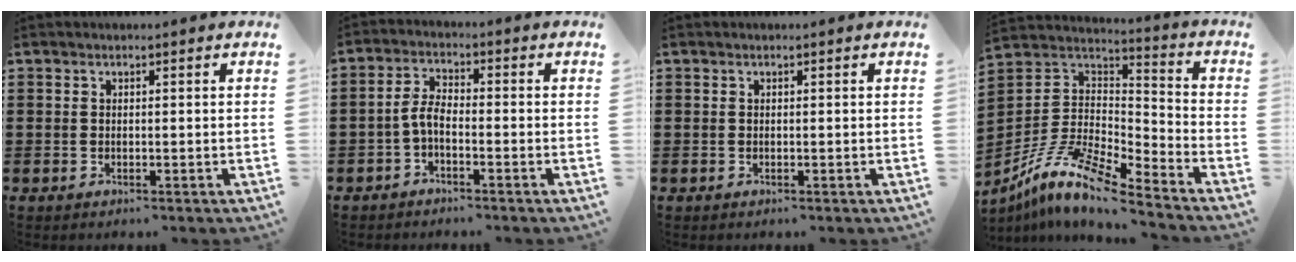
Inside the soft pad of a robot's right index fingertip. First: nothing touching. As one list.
[{"total": 3.7, "force": [-1.7, 1.3, 3.0], "torque": [-0.076, 0.002, -0.040]}, {"total": 0.0}, {"total": 10.7, "force": [-8.4, 1.8, 6.4], "torque": [-0.145, 0.002, -0.176]}]